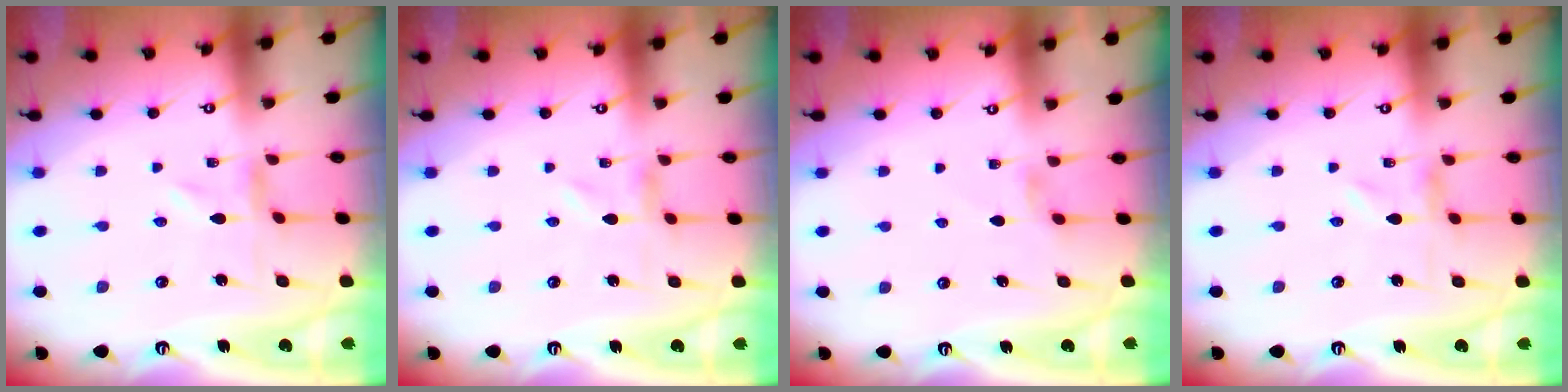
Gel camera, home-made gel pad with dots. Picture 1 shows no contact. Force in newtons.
{"total": 0.0}
{"total": 1.4, "press": 1.3, "slide": 0.3}
{"total": 0.0}